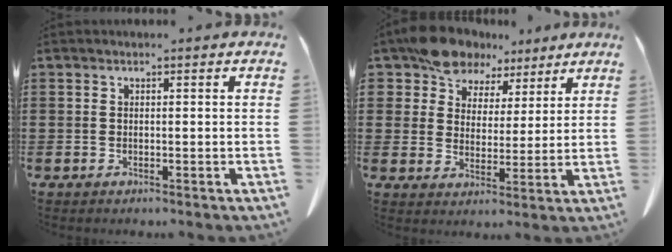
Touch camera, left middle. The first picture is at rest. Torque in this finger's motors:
{"motor_torque": [0.93, 0.48, 0.43, 0.04]}